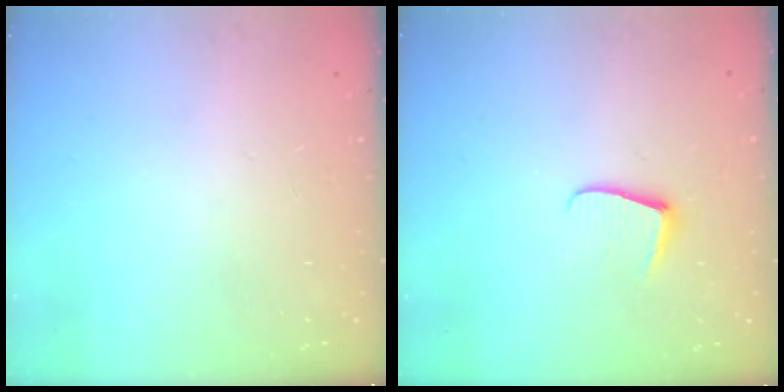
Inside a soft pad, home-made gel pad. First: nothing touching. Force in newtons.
{"total": 5.7, "press": 5.7, "slide": 0.6}